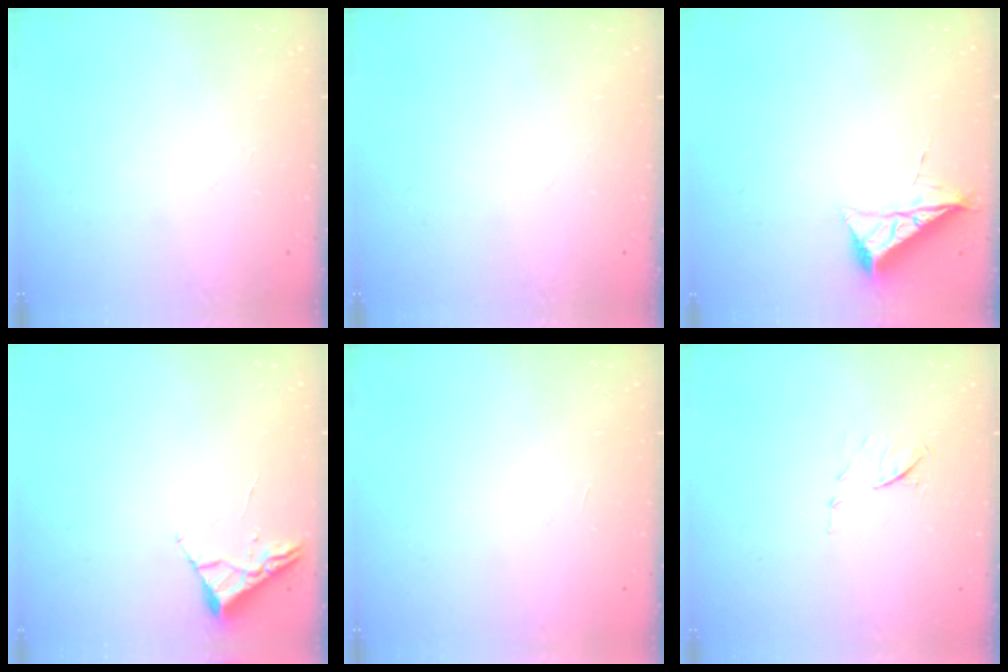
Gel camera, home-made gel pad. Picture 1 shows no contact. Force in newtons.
{"total": 0.0}
{"total": 6.3, "press": 6.2, "slide": 0.8}
{"total": 2.6, "press": 2.6, "slide": 0.3}
{"total": 1.5, "press": 1.5, "slide": 0.1}
{"total": 6.3, "press": 6.2, "slide": 0.6}